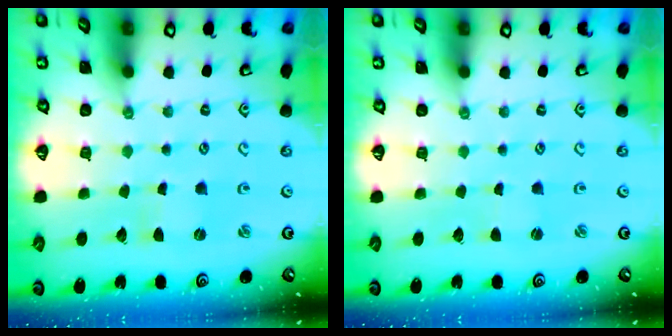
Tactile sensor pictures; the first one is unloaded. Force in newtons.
{"total": 0.0}